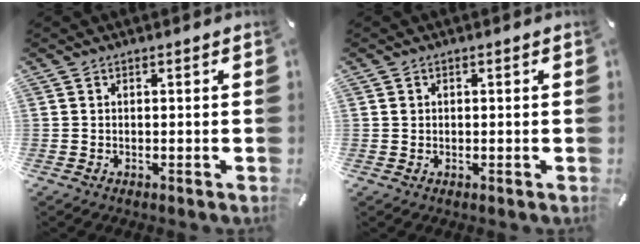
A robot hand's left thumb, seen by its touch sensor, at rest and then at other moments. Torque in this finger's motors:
{"motor_torque": [-0.09, -0.38, -0.15, -0.12, 0.00]}